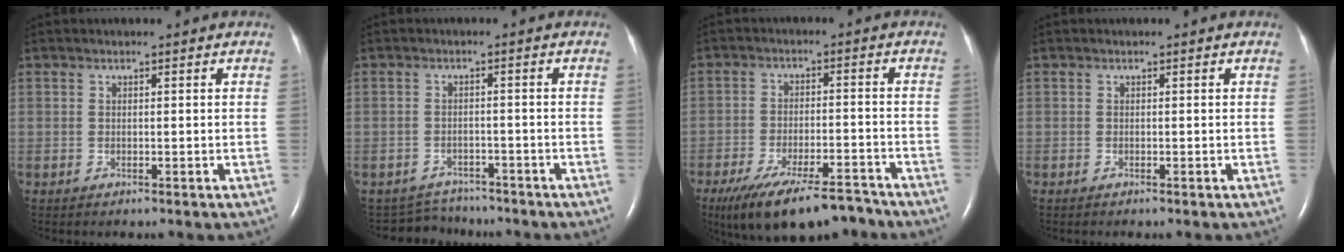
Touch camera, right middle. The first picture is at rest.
{"total": 4.4, "force": [-4.1, 1.1, -1.2], "torque": [0.010, 0.009, -0.062]}
{"total": 14.2, "force": [-11.3, 3.5, 7.8], "torque": [-0.127, -0.008, -0.181]}
{"total": 0.0}